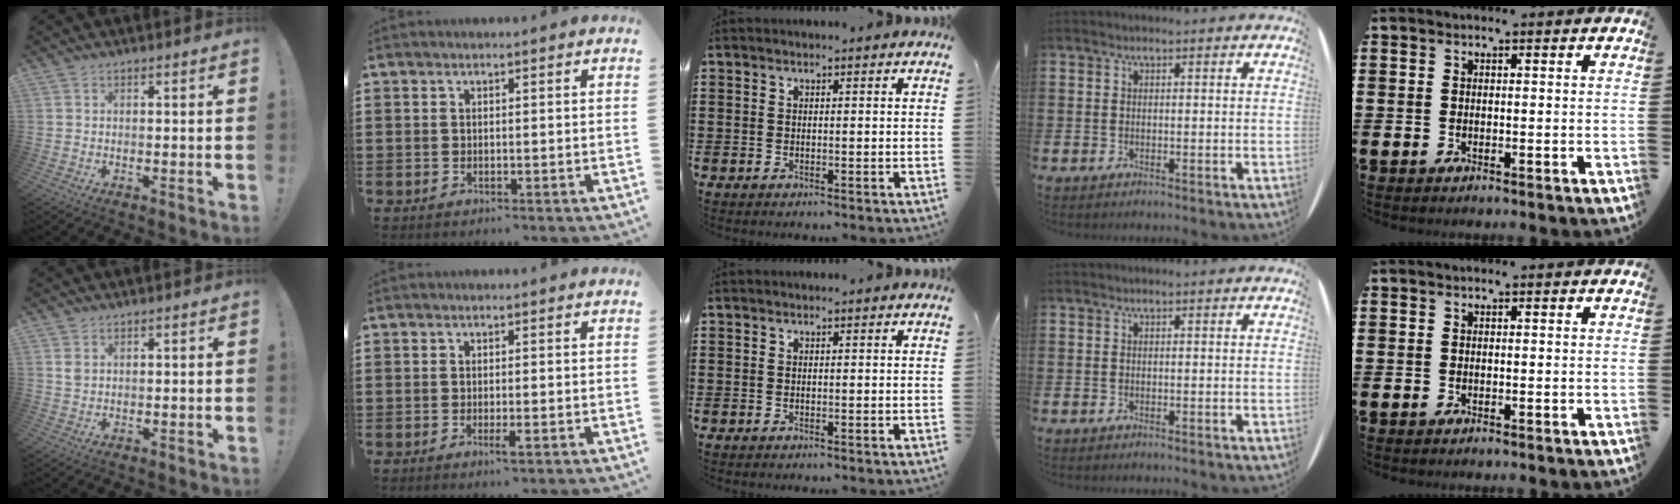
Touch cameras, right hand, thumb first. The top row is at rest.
{"thumb": {"total": 1.8, "force": [0.9, 1.1, 1.2], "torque": [-0.018, 0.000, 0.015]}, "index": {"total": 1.8, "force": [-0.8, 0.1, 1.5], "torque": [-0.033, -0.008, -0.016]}}